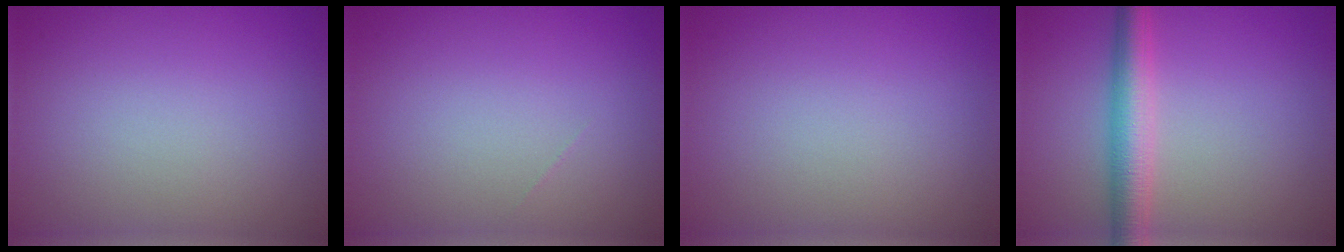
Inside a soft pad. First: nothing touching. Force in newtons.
{"total": 0.0}
{"total": 0.0}
{"total": 4.4, "press": 4.4, "slide": 0.1}